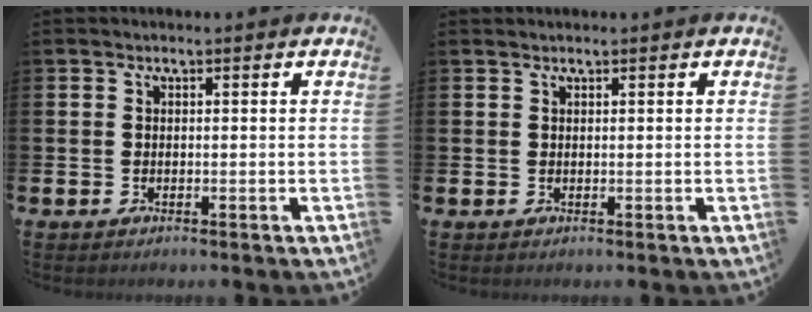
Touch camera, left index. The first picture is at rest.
{"total": 0.6, "force": [0.6, 0.1, 0.0], "torque": [-0.001, 0.000, 0.012]}